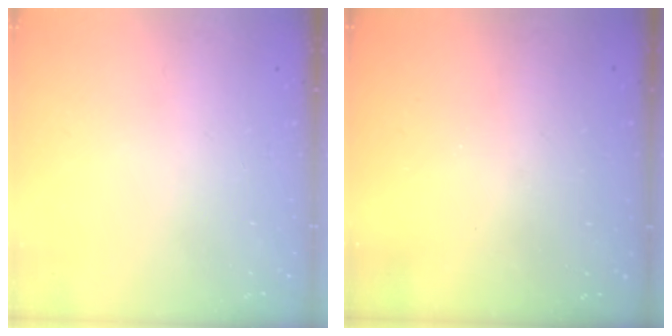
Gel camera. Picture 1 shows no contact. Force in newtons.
{"total": 3.1, "press": 3.1, "slide": 0.1}